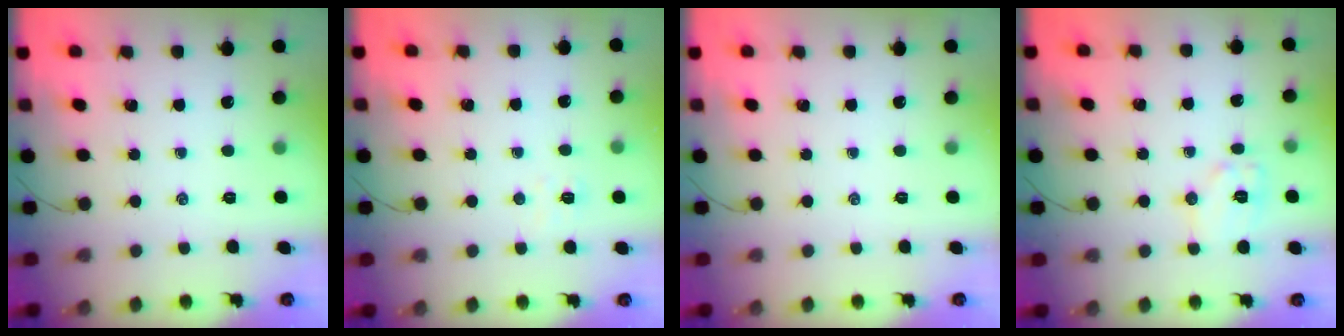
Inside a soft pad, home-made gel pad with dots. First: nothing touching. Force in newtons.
{"total": 3.6, "press": 3.4, "slide": 1.1}
{"total": 0.0}
{"total": 7.6, "press": 7.6, "slide": 0.4}